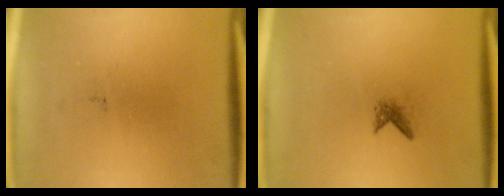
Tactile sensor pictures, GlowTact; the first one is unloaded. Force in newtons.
{"total": 1.1}